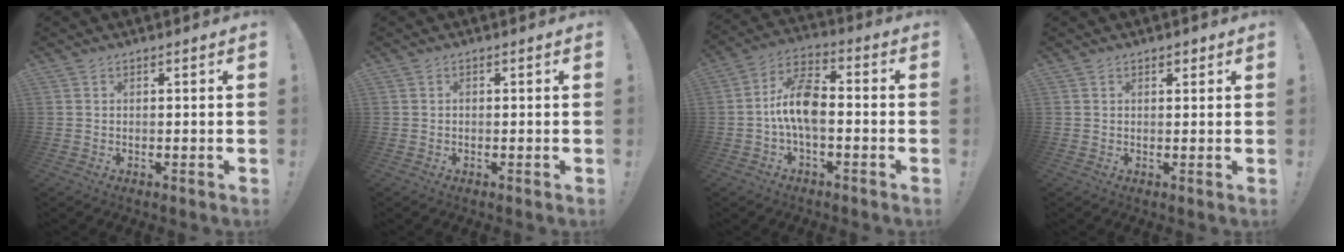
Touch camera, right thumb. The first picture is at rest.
{"total": 0.6, "force": [-0.3, 0.4, 0.3], "torque": [-0.012, 0.005, -0.005]}
{"total": 11.7, "force": [-1.4, 5.8, 10.0], "torque": [-0.206, 0.012, -0.025]}
{"total": 1.2, "force": [0.8, 0.8, 0.5], "torque": [0.001, -0.003, 0.012]}